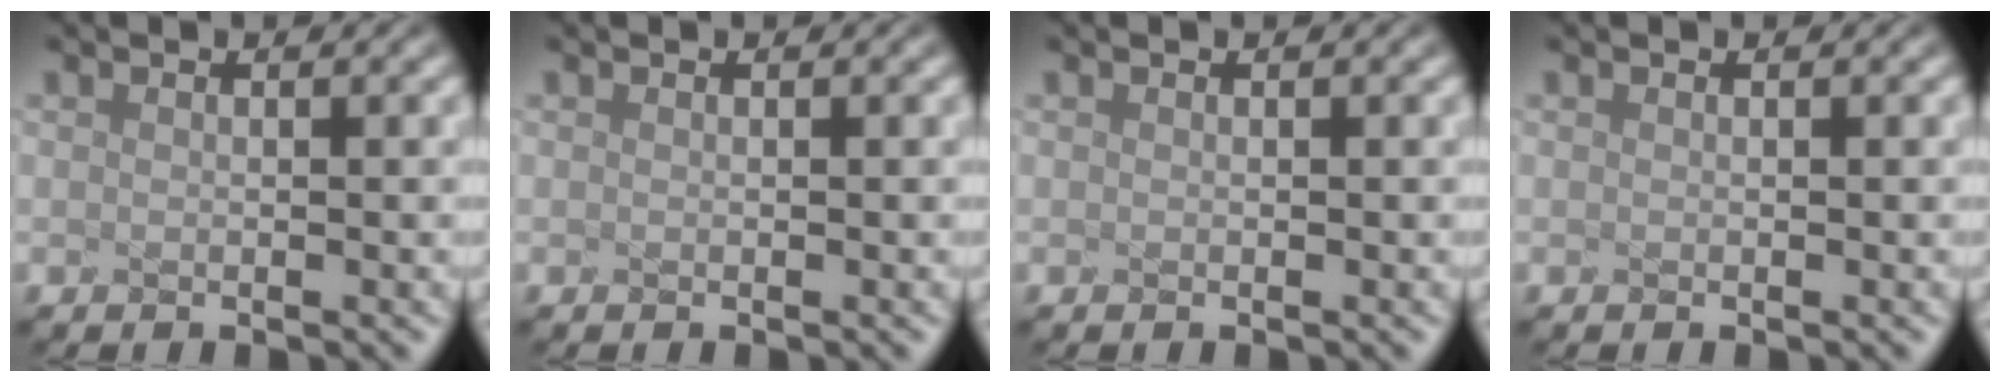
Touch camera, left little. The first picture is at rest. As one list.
[{"total": 0.0}, {"total": 0.0}, {"total": 0.0}]